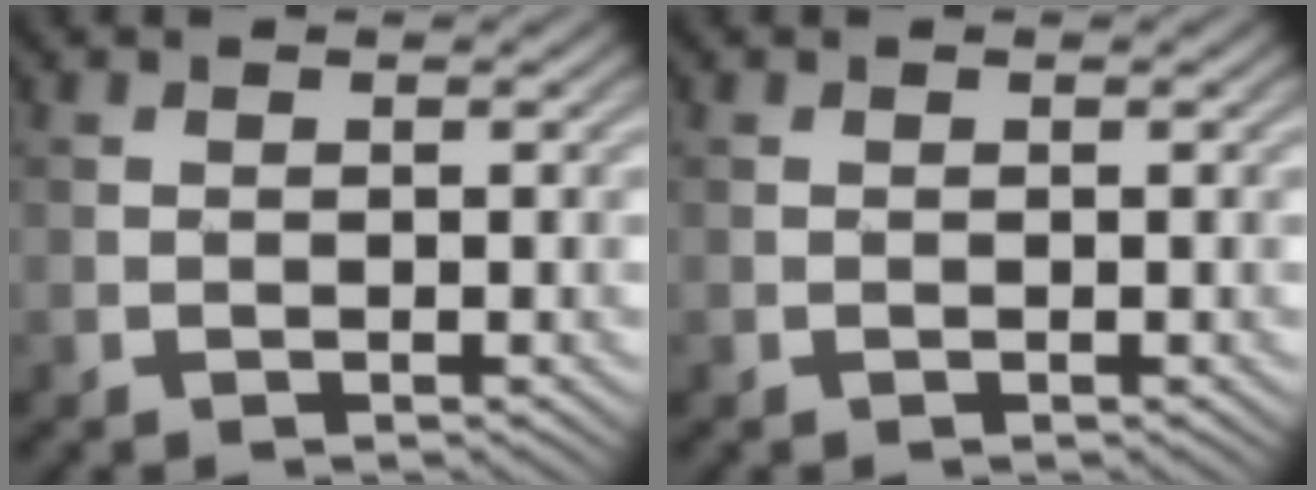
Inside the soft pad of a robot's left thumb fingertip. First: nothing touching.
{"total": 0.0}